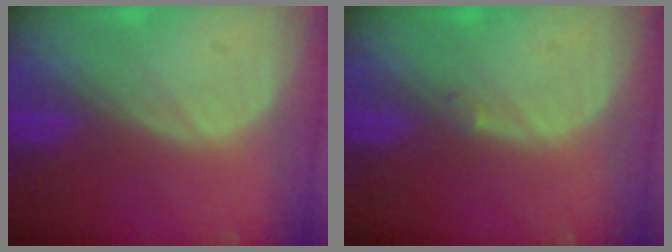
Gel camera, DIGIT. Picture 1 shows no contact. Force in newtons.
{"total": 0.6, "press": 0.5, "slide": 0.3}